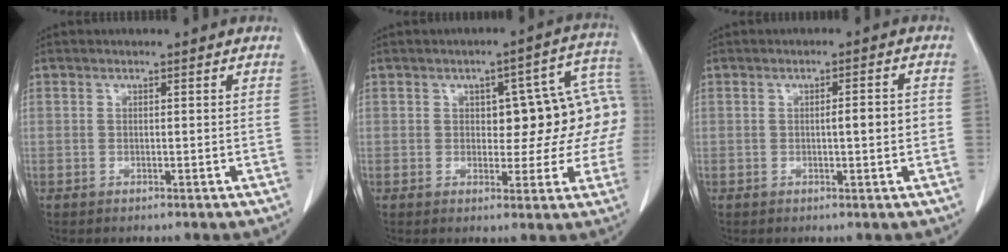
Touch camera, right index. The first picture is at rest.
{"total": 11.6, "force": [0.6, 5.6, 10.1], "torque": [-0.098, 0.046, 0.010]}
{"total": 3.1, "force": [-0.2, 0.3, 3.0], "torque": [-0.047, 0.001, -0.004]}